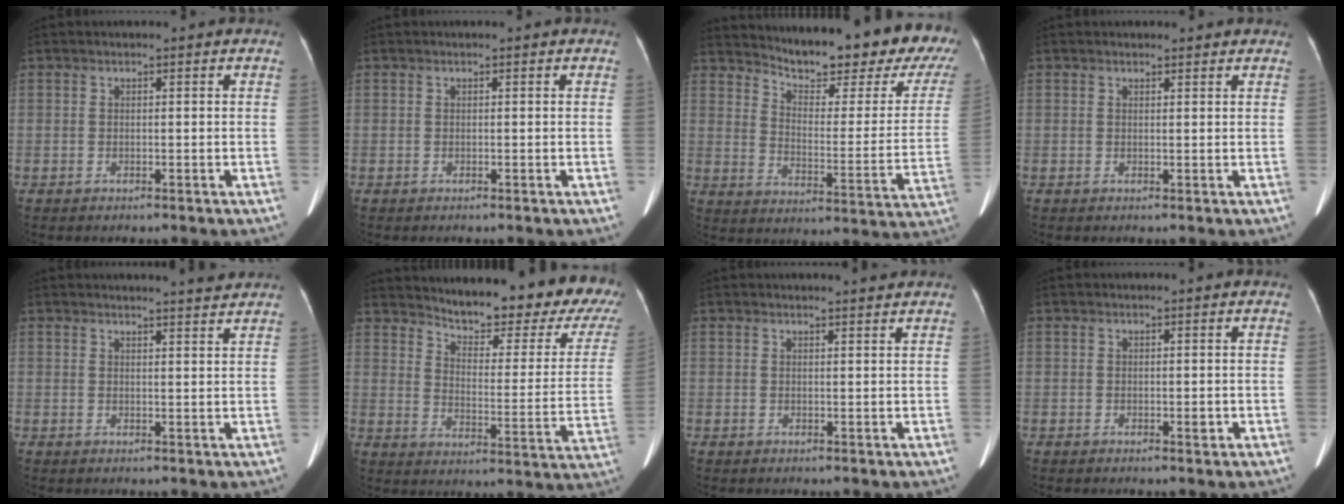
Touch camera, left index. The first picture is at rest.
{"total": 0.0}
{"total": 23.7, "force": [20.5, 4.1, 11.0], "torque": [-0.156, -0.069, 0.254]}
{"total": 1.9, "force": [1.8, 0.6, 0.4], "torque": [-0.008, 0.009, 0.018]}
{"total": 4.0, "force": [3.9, -0.3, 0.8], "torque": [-0.016, -0.002, 0.043]}
{"total": 21.8, "force": [19.2, 4.4, 9.2], "torque": [-0.118, -0.062, 0.231]}
{"total": 2.1, "force": [2.1, 0.0, 0.4], "torque": [-0.007, 0.003, 0.026]}
{"total": 0.7, "force": [-0.2, 0.3, 0.6], "torque": [-0.010, -0.001, -0.001]}